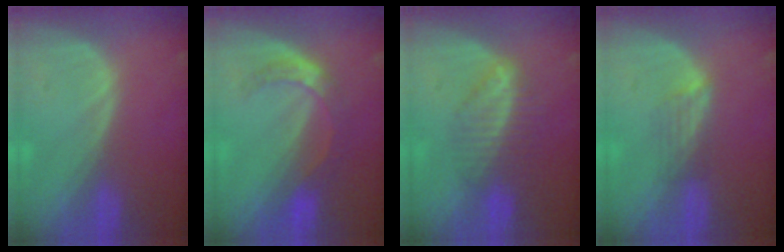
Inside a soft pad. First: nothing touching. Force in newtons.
{"total": 5.5, "press": 4.9, "slide": 2.3}
{"total": 6.9, "press": 6.0, "slide": 3.5}
{"total": 2.8, "press": 2.5, "slide": 1.4}